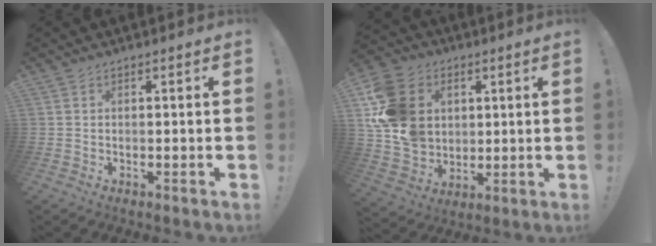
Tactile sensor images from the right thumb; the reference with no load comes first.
{"total": 18.6, "force": [4.1, 15.0, 10.2], "torque": [-0.197, -0.008, 0.083]}